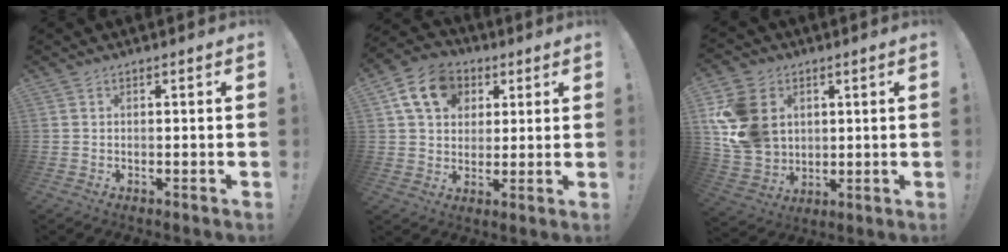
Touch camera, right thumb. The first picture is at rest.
{"total": 14.1, "force": [5.5, 10.9, 7.1], "torque": [-0.109, -0.010, 0.109]}
{"total": 17.0, "force": [3.9, 13.7, 9.3], "torque": [-0.187, -0.005, 0.082]}